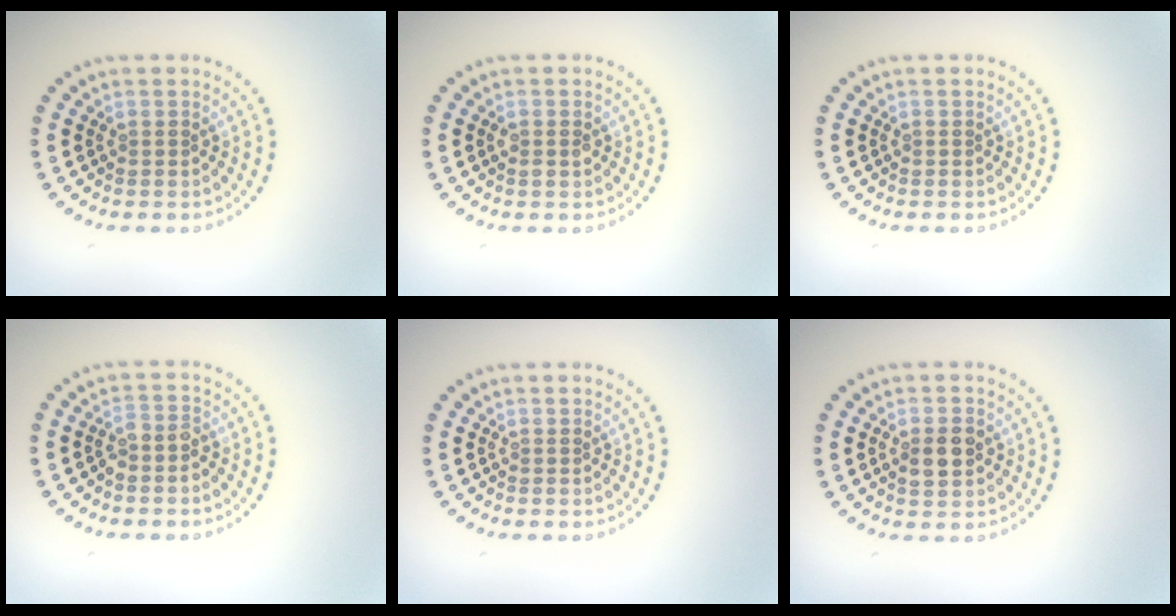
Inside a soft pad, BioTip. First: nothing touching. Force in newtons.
{"total": 1.1, "press": 1.0, "slide": 0.3}
{"total": 0.0}
{"total": 1.7, "press": 1.5, "slide": 0.8}
{"total": 0.0}
{"total": 2.8, "press": 2.7, "slide": 0.2}